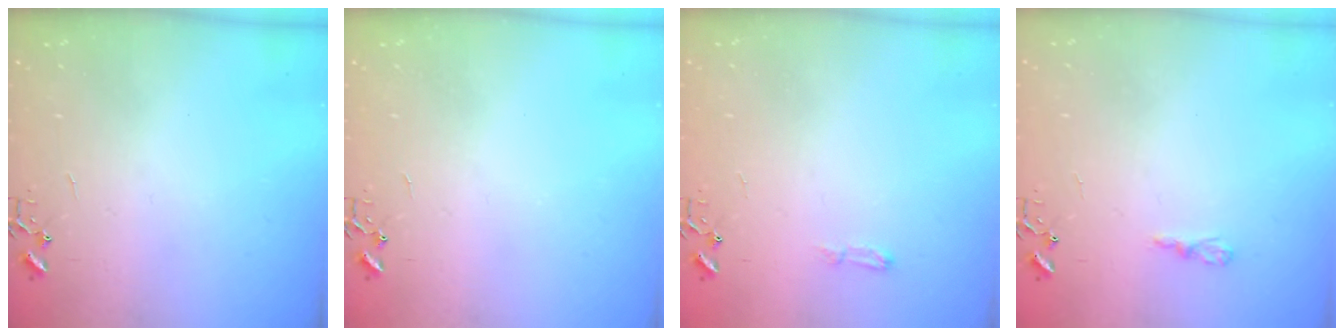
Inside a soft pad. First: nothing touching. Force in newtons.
{"total": 0.0}
{"total": 3.8, "press": 3.8, "slide": 0.5}
{"total": 4.8, "press": 4.7, "slide": 0.6}